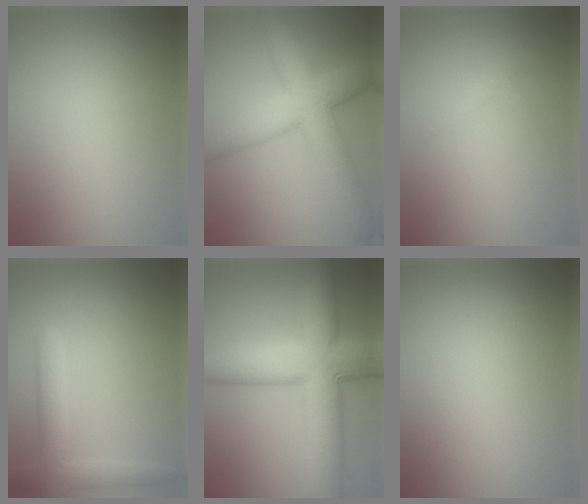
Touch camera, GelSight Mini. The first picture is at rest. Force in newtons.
{"total": 9.0, "press": 9.0, "slide": 0.2}
{"total": 0.7, "press": 0.7, "slide": 0.1}
{"total": 3.5, "press": 3.5, "slide": 0.3}
{"total": 11.8, "press": 11.8, "slide": 0.1}
{"total": 0.0}